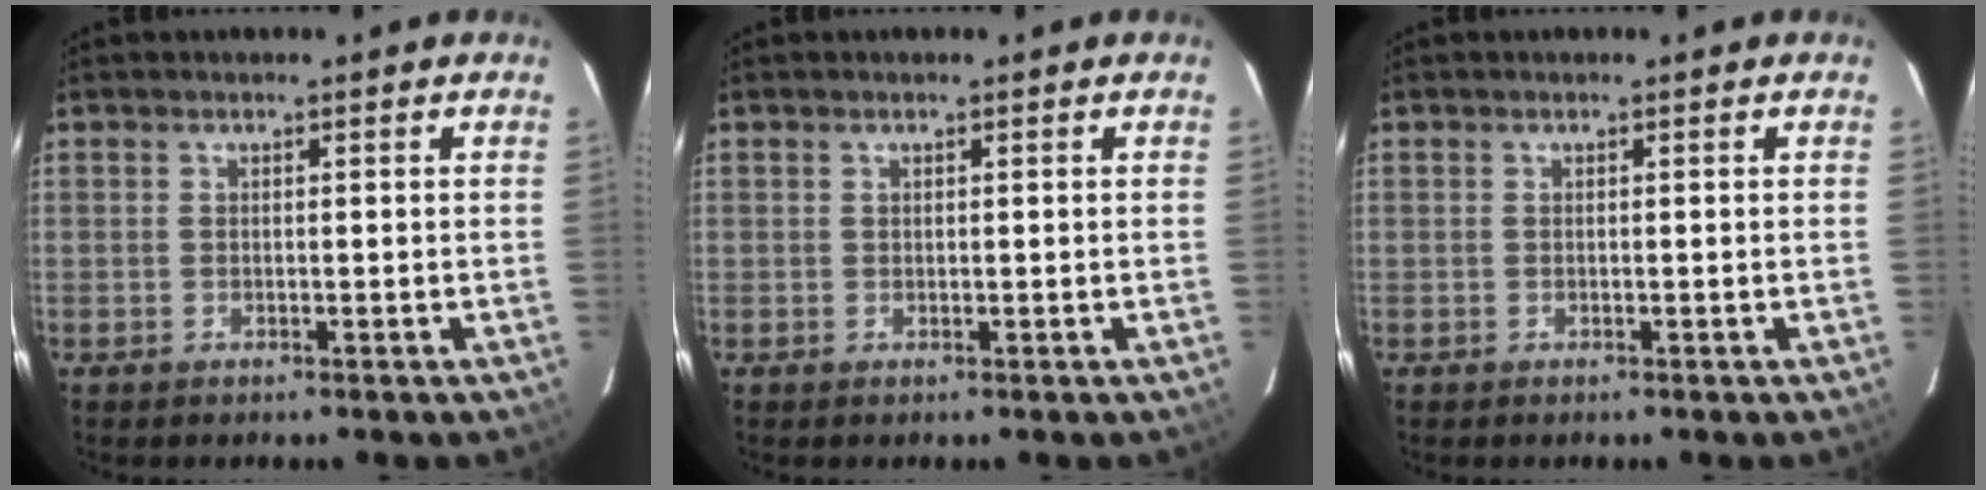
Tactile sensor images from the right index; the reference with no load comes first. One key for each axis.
{"total": 0.0}
{"total": 0.0}